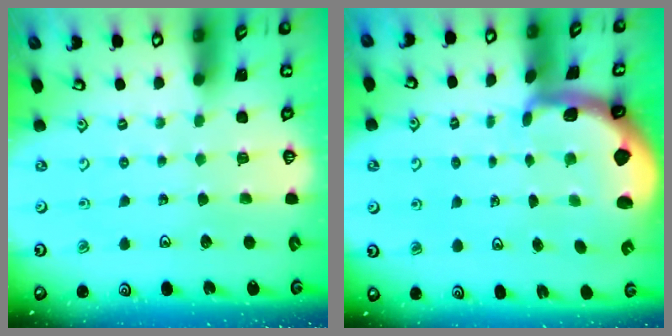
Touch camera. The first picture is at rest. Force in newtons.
{"total": 1.9, "press": 1.9, "slide": 0.4}